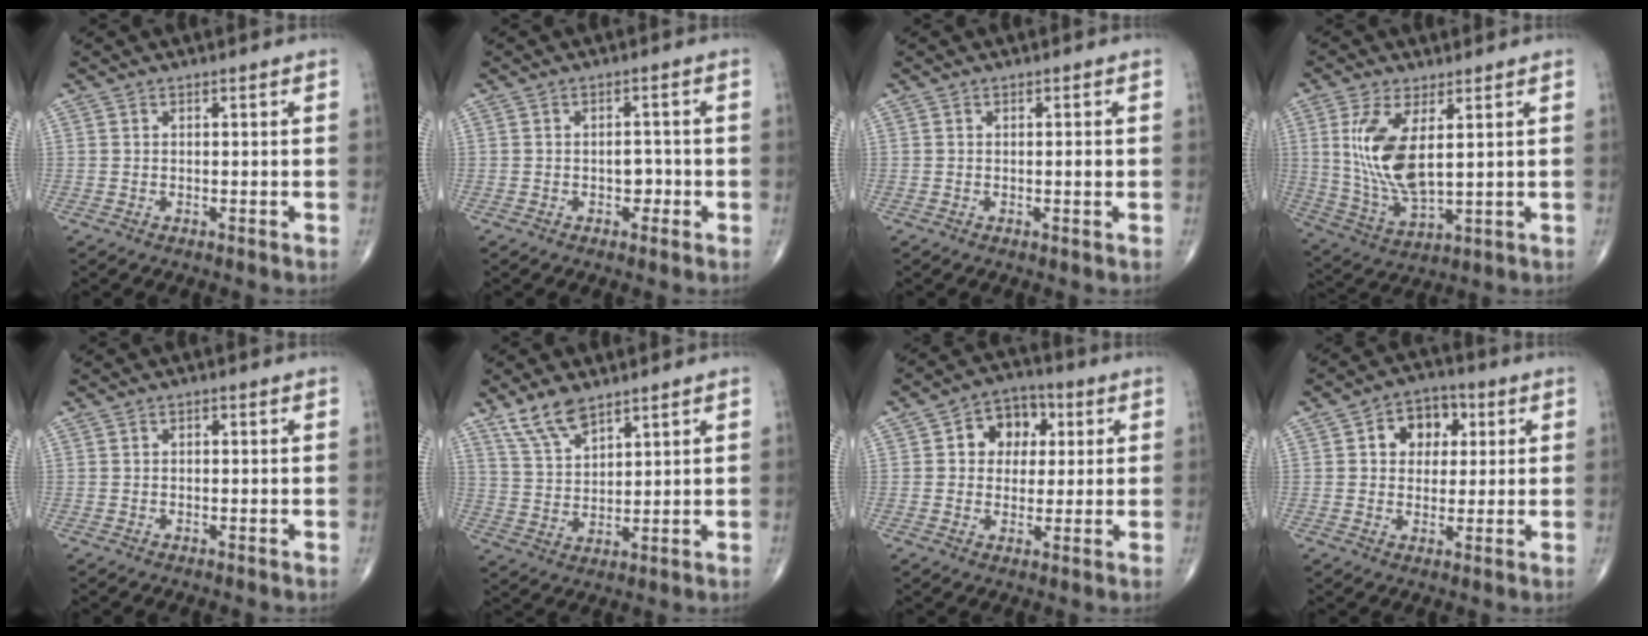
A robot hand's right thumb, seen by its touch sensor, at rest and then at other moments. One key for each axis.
{"total": 2.5, "fx": -0.8, "fy": 1.8, "fz": 1.5, "tx": -0.006, "ty": 0.008, "tz": -0.013}
{"total": 1.2, "fx": -0.1, "fy": 0.2, "fz": 1.1, "tx": -0.015, "ty": 0.000, "tz": -0.003}
{"total": 12.6, "fx": 2.9, "fy": 5.3, "fz": 11.1, "tx": -0.233, "ty": -0.019, "tz": 0.071}
{"total": 0.6, "fx": 0.0, "fy": 0.4, "fz": 0.4, "tx": -0.004, "ty": 0.002, "tz": -0.003}
{"total": 7.4, "fx": 5.5, "fy": 2.9, "fz": 4.0, "tx": -0.067, "ty": -0.024, "tz": 0.114}
{"total": 9.0, "fx": 2.1, "fy": 7.1, "fz": 5.1, "tx": -0.027, "ty": 0.010, "tz": 0.026}
{"total": 8.4, "fx": 2.3, "fy": 6.4, "fz": 5.0, "tx": -0.029, "ty": 0.007, "tz": 0.029}